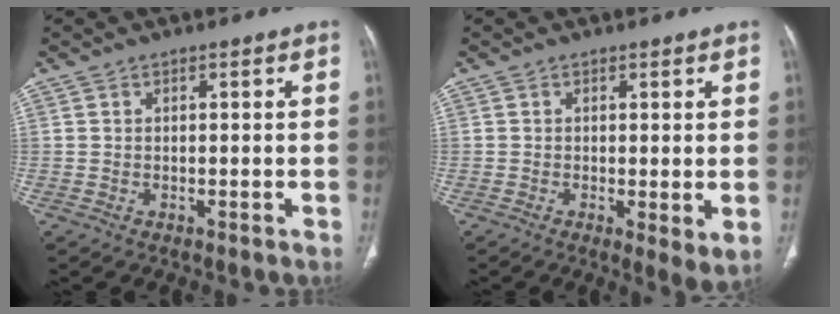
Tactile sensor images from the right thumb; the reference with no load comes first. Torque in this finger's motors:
{"motor_torque": [-0.77, 0.40, -0.07, -0.09, 0.01]}